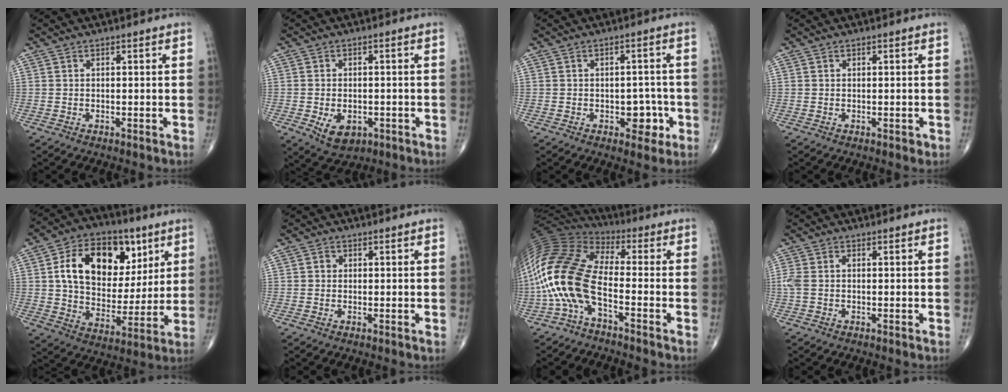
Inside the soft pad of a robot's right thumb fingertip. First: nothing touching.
{"total": 6.2, "force": [-2.0, 4.1, 4.2], "torque": [-0.057, 0.001, -0.019]}
{"total": 5.0, "force": [-1.8, 3.3, 3.4], "torque": [-0.013, 0.013, -0.021]}
{"total": 0.6, "force": [-0.1, 0.5, 0.4], "torque": [-0.005, 0.000, 0.000]}
{"total": 20.9, "force": [6.8, 13.9, 14.2], "torque": [-0.203, -0.010, 0.113]}
{"total": 1.2, "force": [0.0, 1.1, 0.4], "torque": [-0.002, 0.003, -0.001]}
{"total": 16.6, "force": [-4.8, 6.9, 14.3], "torque": [-0.321, 0.055, -0.105]}
{"total": 3.2, "force": [-0.1, 2.0, 2.4], "torque": [-0.075, 0.012, -0.002]}